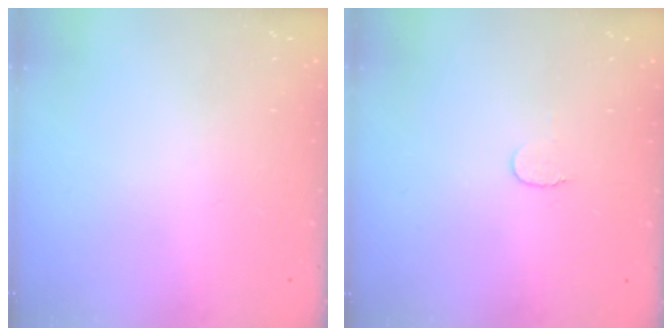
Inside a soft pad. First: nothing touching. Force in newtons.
{"total": 3.5, "press": 3.5, "slide": 0.4}